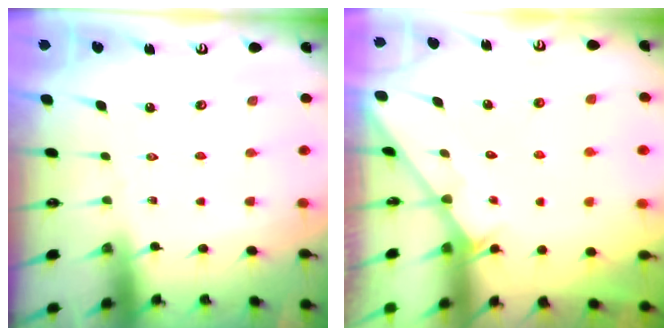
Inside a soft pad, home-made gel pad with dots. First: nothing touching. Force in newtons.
{"total": 2.0, "press": 2.0, "slide": 0.1}